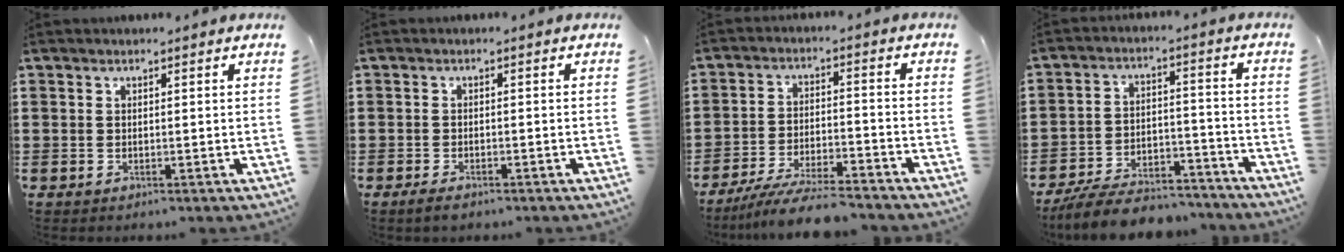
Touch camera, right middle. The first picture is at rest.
{"total": 1.1, "force": [-0.8, 0.4, 0.7], "torque": [-0.016, -0.005, -0.015]}
{"total": 7.4, "force": [-6.7, 0.3, 3.1], "torque": [-0.061, -0.005, -0.127]}
{"total": 8.4, "force": [-7.9, 1.6, 2.3], "torque": [-0.036, 0.024, -0.148]}